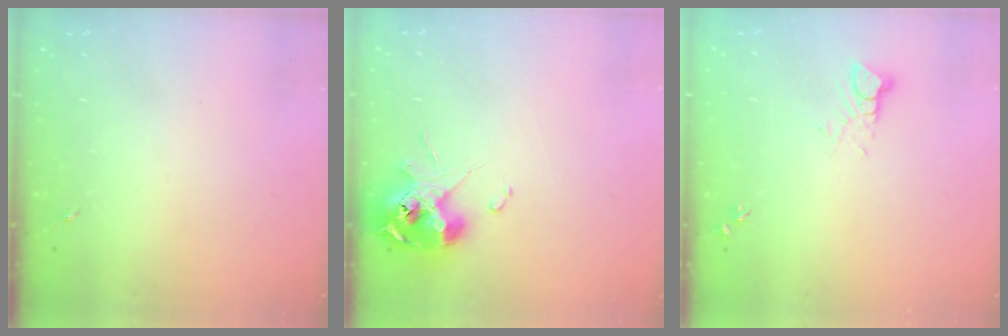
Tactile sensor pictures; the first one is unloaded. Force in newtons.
{"total": 11.3, "press": 11.2, "slide": 1.5}
{"total": 3.5, "press": 3.5, "slide": 0.2}